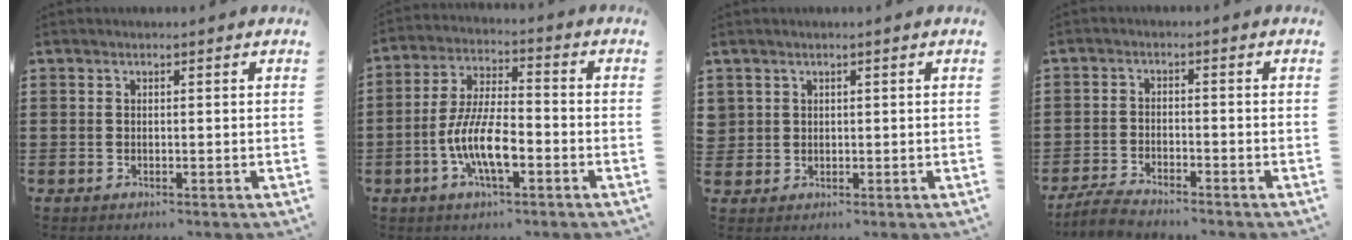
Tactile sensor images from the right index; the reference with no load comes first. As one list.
[{"total": 9.4, "force": [-3.3, 3.3, 8.2], "torque": [-0.183, -0.008, -0.066]}, {"total": 1.6, "force": [0.7, 1.4, 0.0], "torque": [-0.006, 0.008, 0.014]}, {"total": 3.4, "force": [-3.3, 0.3, 0.8], "torque": [-0.023, 0.002, -0.071]}]